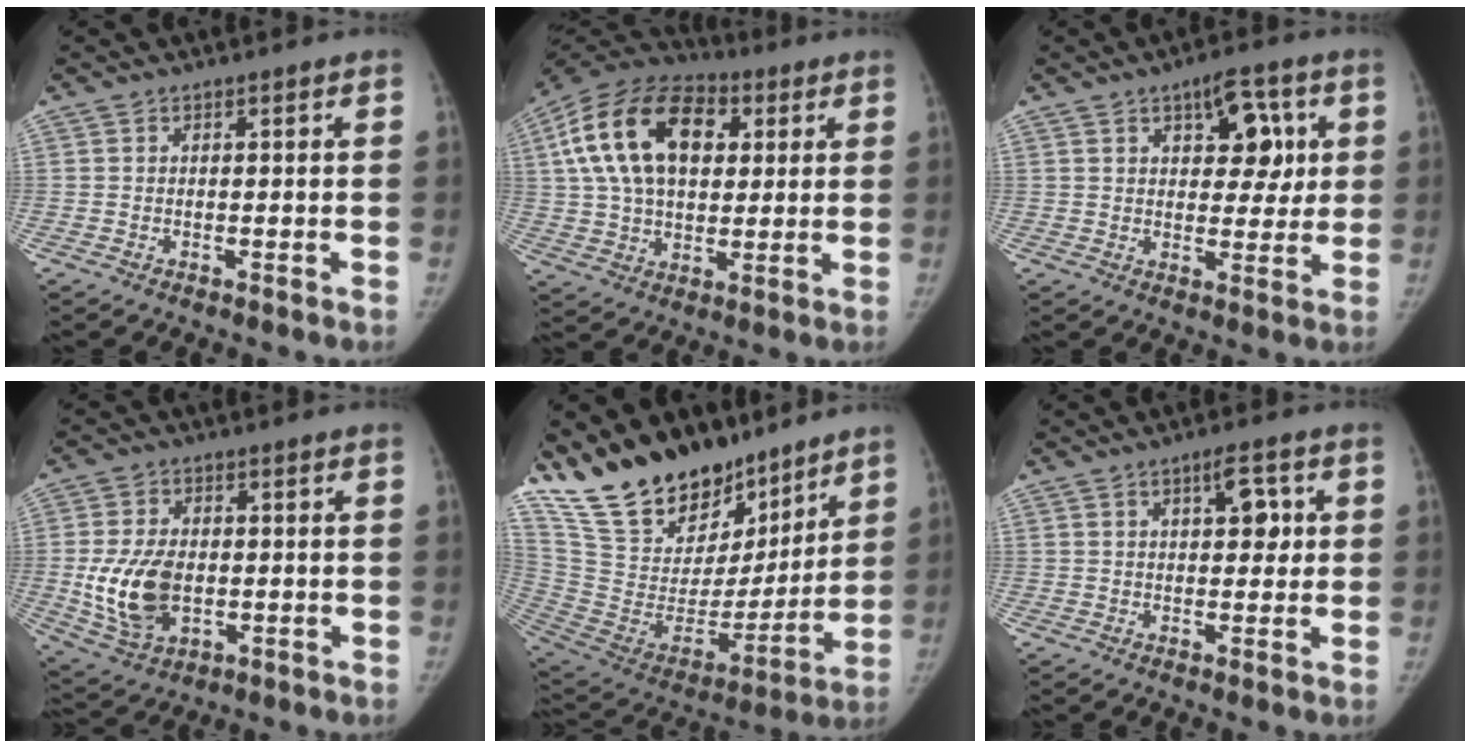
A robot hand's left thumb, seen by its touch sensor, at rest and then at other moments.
{"total": 22.5, "force": [6.1, 14.1, 16.3], "torque": [-0.292, 0.014, 0.099]}
{"total": 9.8, "force": [3.3, 5.5, 7.3], "torque": [-0.058, -0.008, 0.041]}
{"total": 12.4, "force": [-1.1, 8.3, 9.2], "torque": [-0.159, -0.003, -0.009]}
{"total": 25.8, "force": [20.2, 12.1, 10.4], "torque": [-0.147, -0.089, 0.360]}
{"total": 5.4, "force": [1.5, 2.6, 4.5], "torque": [-0.048, -0.001, 0.018]}